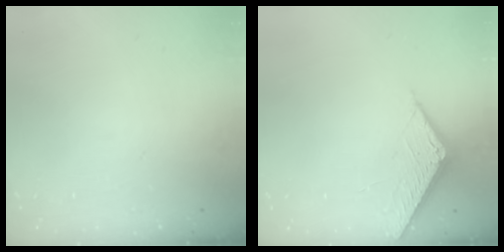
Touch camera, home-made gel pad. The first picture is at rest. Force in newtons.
{"total": 7.4, "press": 7.4, "slide": 0.2}